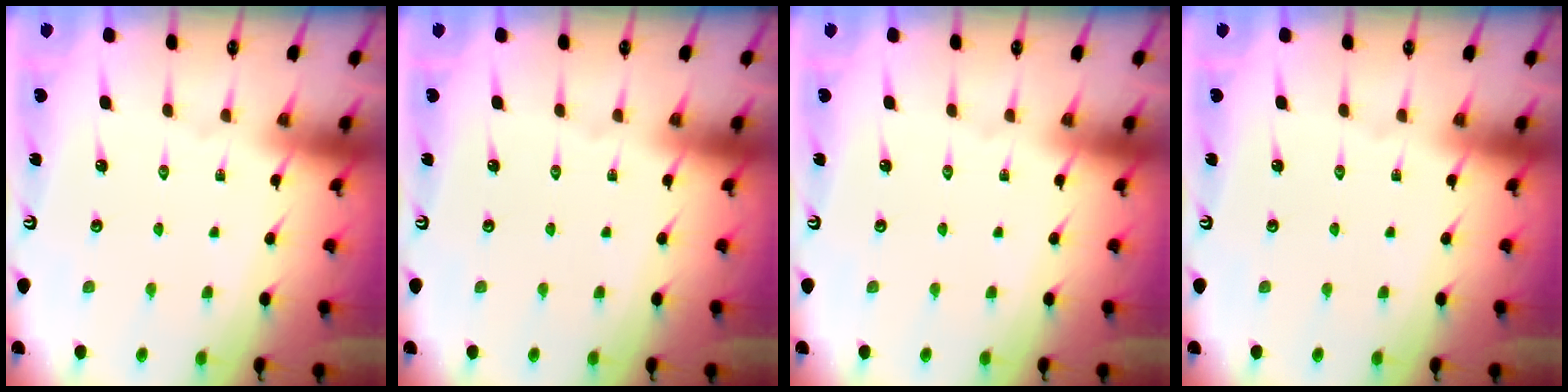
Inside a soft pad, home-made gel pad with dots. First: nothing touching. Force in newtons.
{"total": 0.0}
{"total": 0.0}
{"total": 0.0}